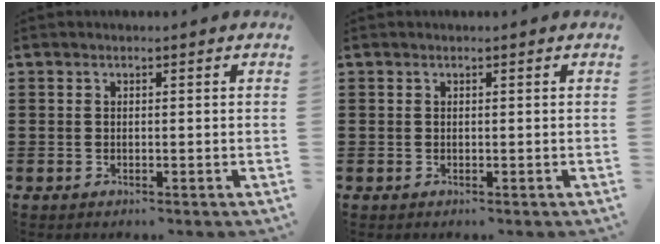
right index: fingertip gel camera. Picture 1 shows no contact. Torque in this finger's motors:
{"motor_torque": [0.00, 0.00, 0.00, 0.00]}